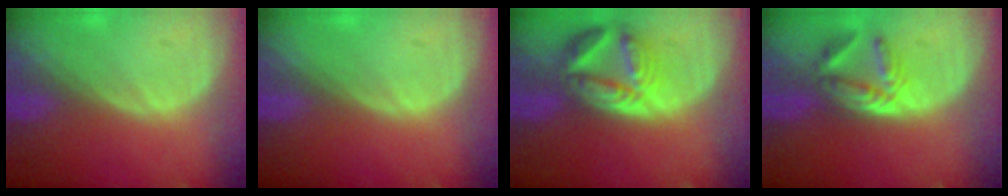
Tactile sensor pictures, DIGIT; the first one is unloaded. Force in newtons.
{"total": 0.0}
{"total": 8.2, "press": 7.3, "slide": 3.8}
{"total": 5.8, "press": 5.0, "slide": 2.9}